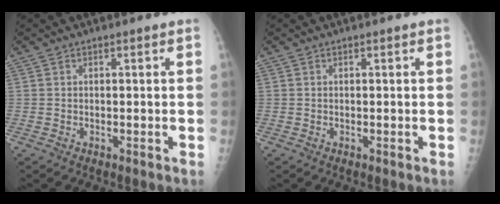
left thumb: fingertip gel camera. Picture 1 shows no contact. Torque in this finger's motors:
{"motor_torque": [0.01, 0.11, -0.14, -0.12, 0.02]}